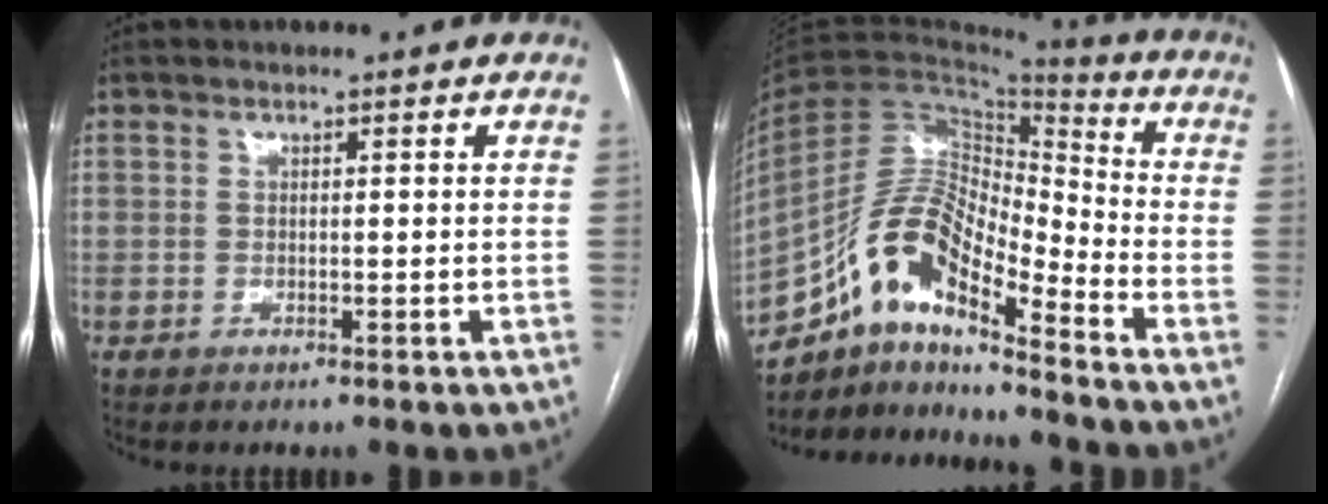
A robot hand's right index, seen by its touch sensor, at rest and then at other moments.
{"total": 14.5, "force": [-9.7, 3.7, 10.1], "torque": [-0.192, 0.032, -0.172]}